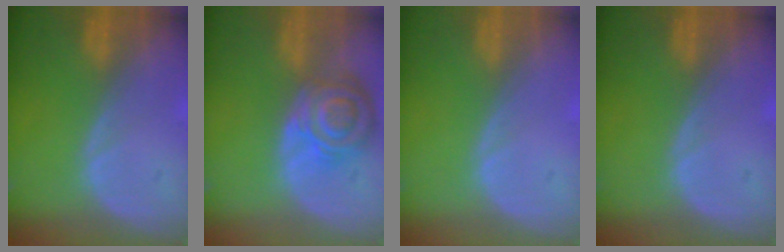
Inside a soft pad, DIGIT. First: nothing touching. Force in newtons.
{"total": 8.3, "press": 7.3, "slide": 3.9}
{"total": 0.0}
{"total": 0.0}